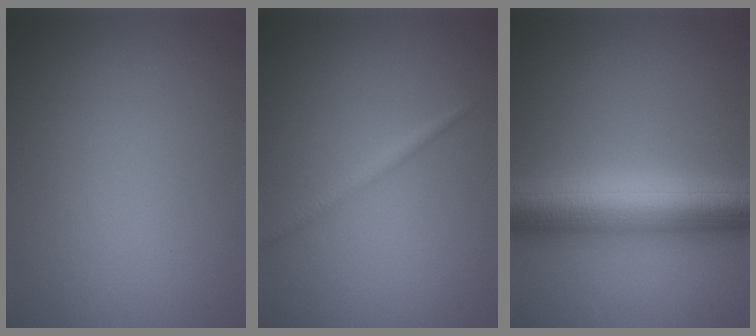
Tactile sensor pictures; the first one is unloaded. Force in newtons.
{"total": 1.3, "press": 1.3, "slide": 0.0}
{"total": 9.0, "press": 9.0, "slide": 0.4}